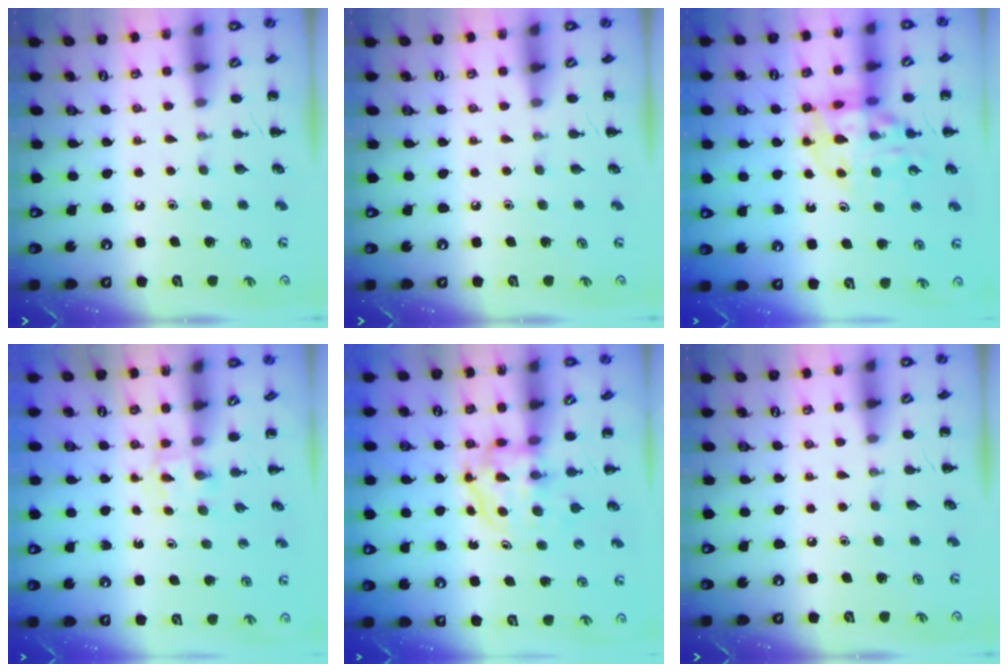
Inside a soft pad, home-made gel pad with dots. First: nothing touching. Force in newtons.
{"total": 0.0}
{"total": 14.4, "press": 14.2, "slide": 2.6}
{"total": 2.3, "press": 2.1, "slide": 0.9}
{"total": 3.7, "press": 3.7, "slide": 0.2}
{"total": 0.0}